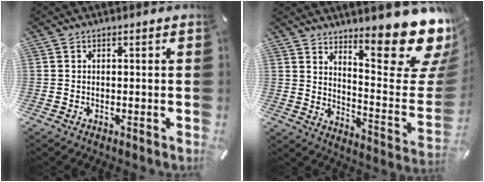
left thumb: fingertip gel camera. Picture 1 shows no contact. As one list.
[{"total": 21.3, "force": [15.6, 6.4, 13.0], "torque": [-0.151, -0.134, 0.254]}]